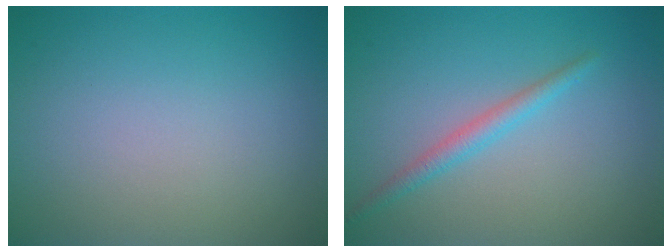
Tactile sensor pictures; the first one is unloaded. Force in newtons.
{"total": 1.8, "press": 1.8, "slide": 0.1}